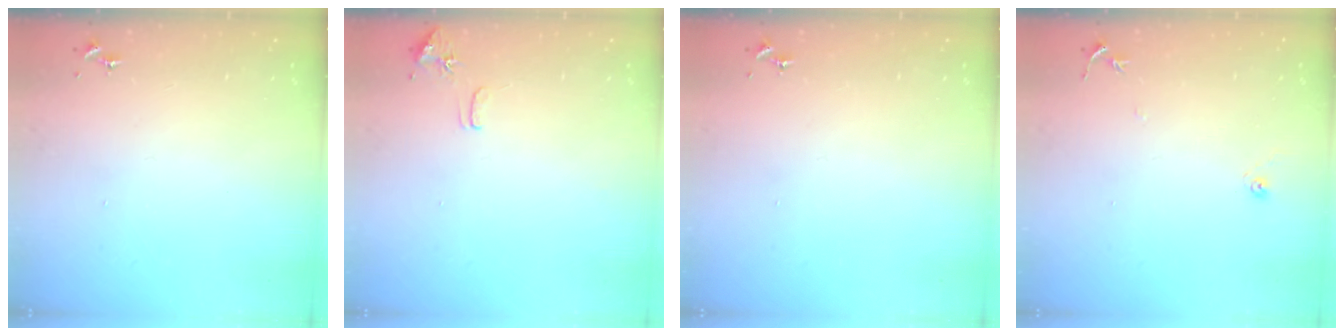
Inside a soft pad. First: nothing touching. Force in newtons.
{"total": 8.1, "press": 8.1, "slide": 0.7}
{"total": 0.0}
{"total": 5.9, "press": 5.9, "slide": 0.6}